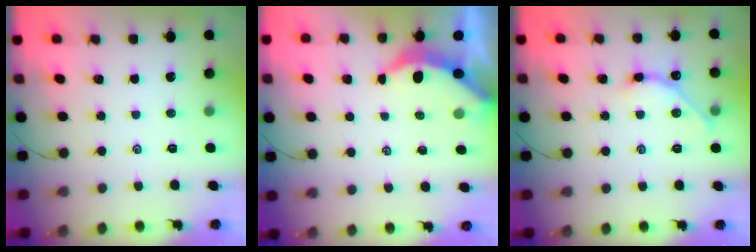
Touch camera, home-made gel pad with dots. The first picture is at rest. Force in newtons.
{"total": 3.6, "press": 3.6, "slide": 0.5}
{"total": 4.9, "press": 4.9, "slide": 0.7}